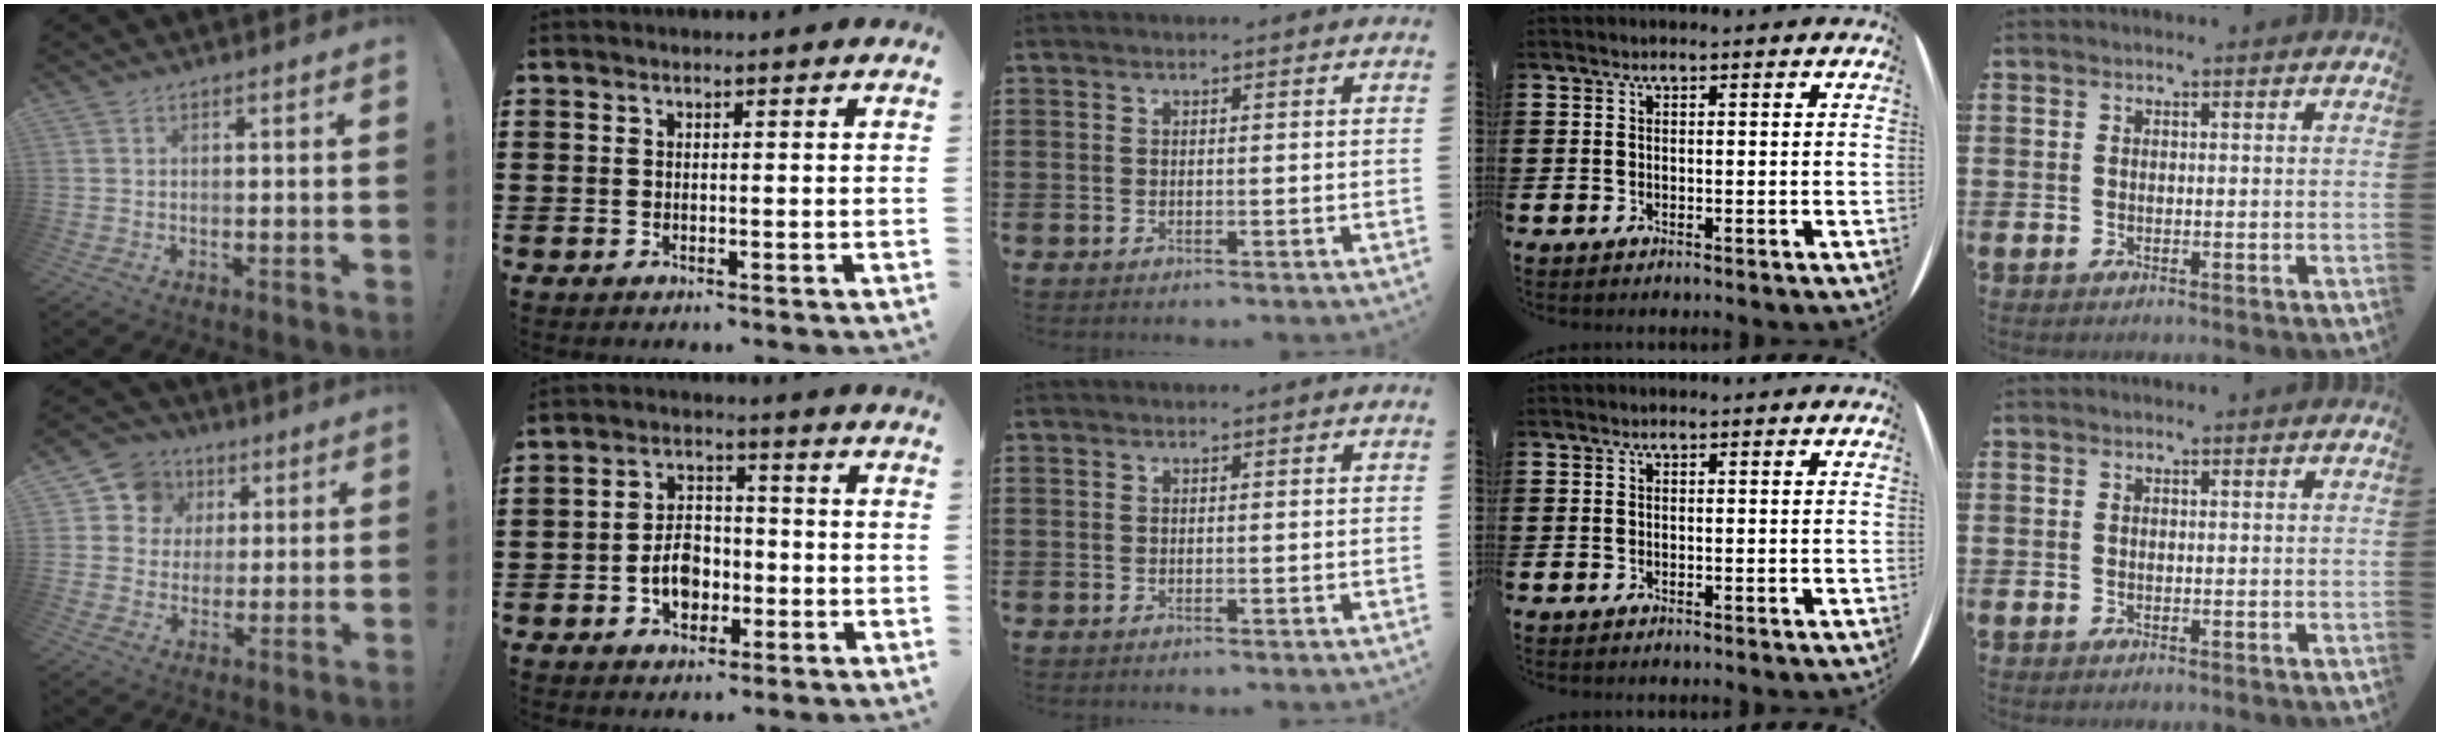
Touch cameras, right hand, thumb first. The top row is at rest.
{"thumb": {"total": 9.6, "force": [2.8, 8.8, 2.5], "torque": [-0.032, -0.007, 0.058]}, "index": {"total": 5.4, "force": [-1.7, 3.9, 3.4], "torque": [-0.047, 0.004, -0.033]}}